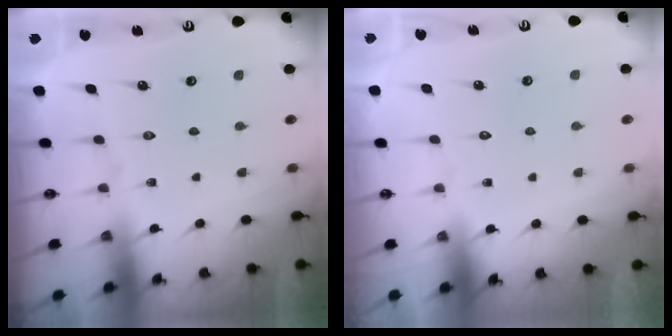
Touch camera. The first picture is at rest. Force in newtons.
{"total": 1.8, "press": 1.7, "slide": 0.1}